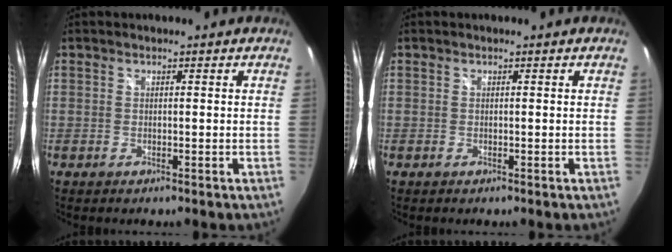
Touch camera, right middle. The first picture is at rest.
{"total": 0.0}